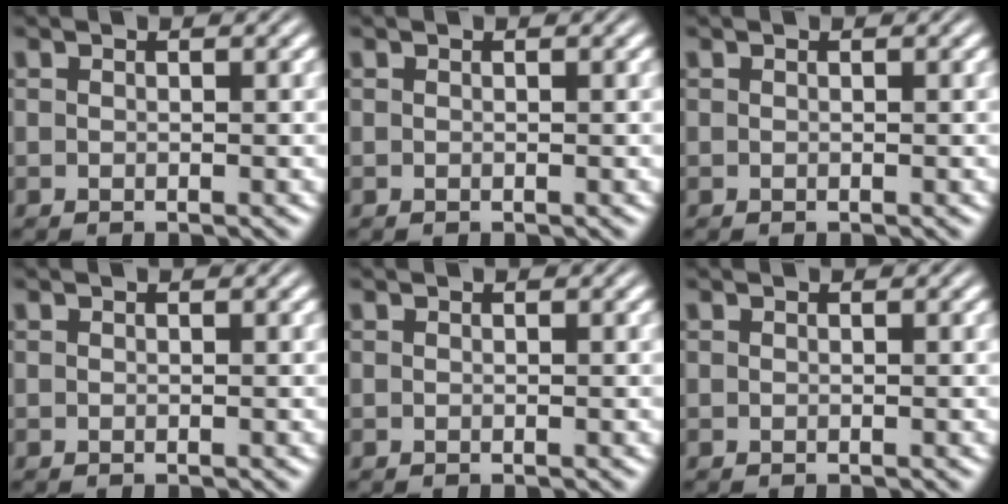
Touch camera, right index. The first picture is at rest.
{"total": 0.0}
{"total": 0.0}
{"total": 0.0}
{"total": 0.0}
{"total": 0.0}